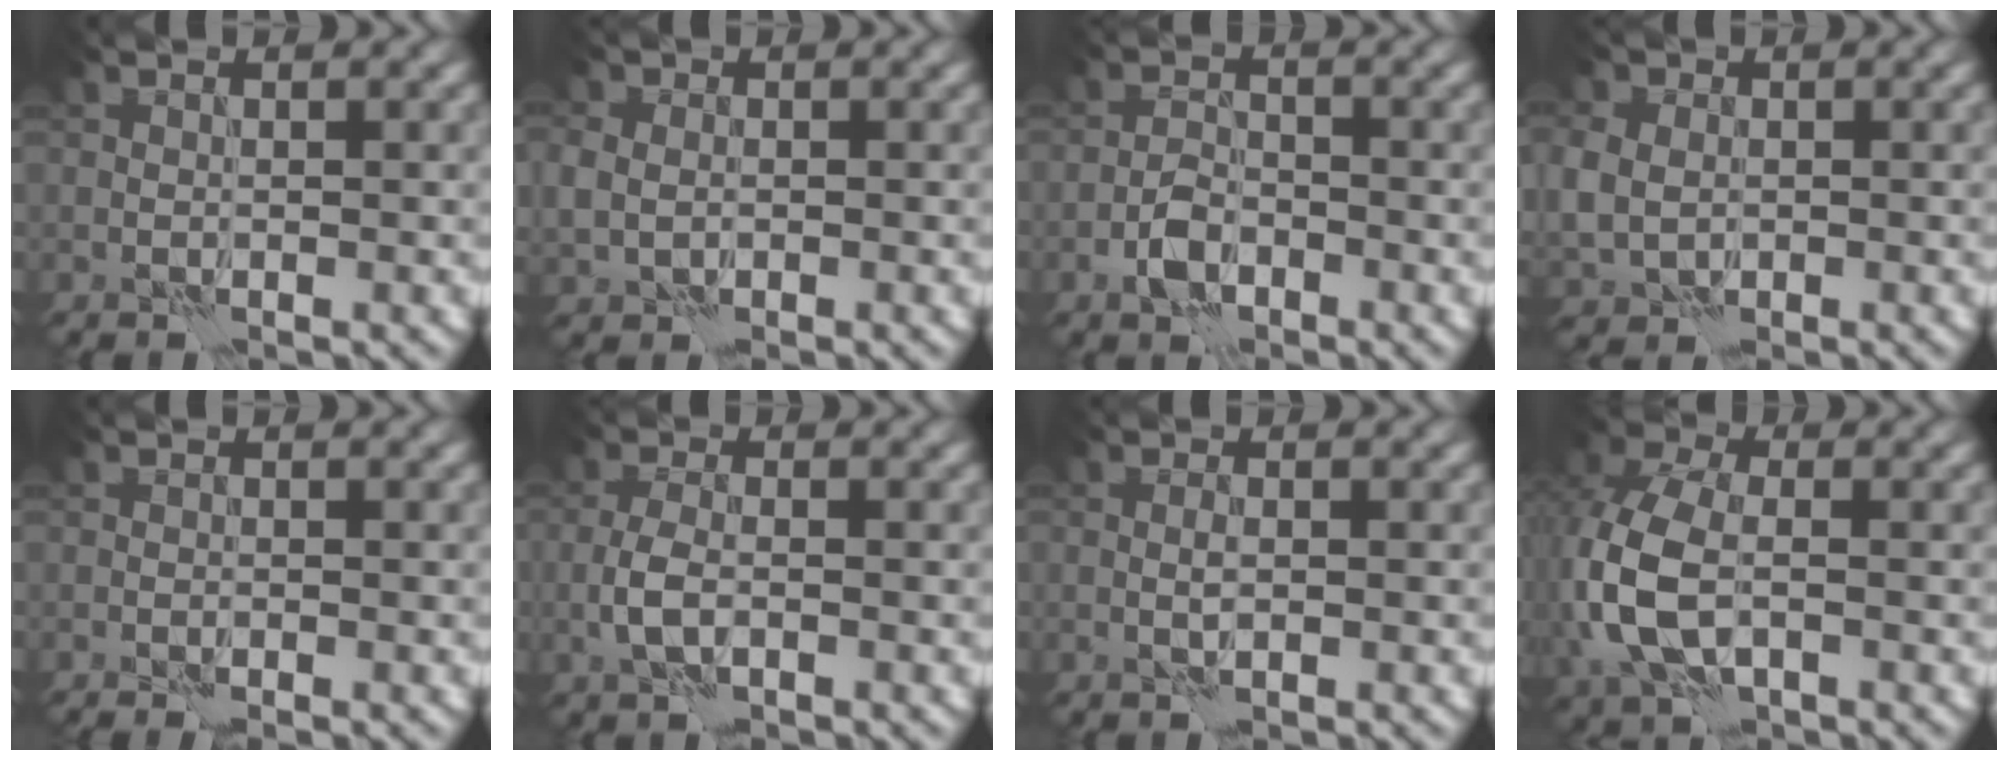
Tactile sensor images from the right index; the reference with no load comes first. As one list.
[{"total": 2.8, "force": [0.1, 2.4, 1.5], "torque": [-0.034, 0.007, 0.000]}, {"total": 2.7, "force": [-1.4, 1.5, 1.7], "torque": [-0.028, 0.006, -0.031]}, {"total": 4.7, "force": [0.1, 4.0, 2.5], "torque": [-0.064, 0.008, -0.007]}, {"total": 0.7, "force": [-0.5, 0.0, 0.5], "torque": [-0.010, 0.001, -0.010]}, {"total": 2.5, "force": [-0.8, 1.1, 2.1], "torque": [-0.047, 0.002, -0.021]}, {"total": 0.8, "force": [0.0, 0.2, 0.8], "torque": [-0.020, 0.000, -0.003]}, {"total": 8.4, "force": [-0.7, 5.6, 6.2], "torque": [-0.174, -0.005, -0.018]}]